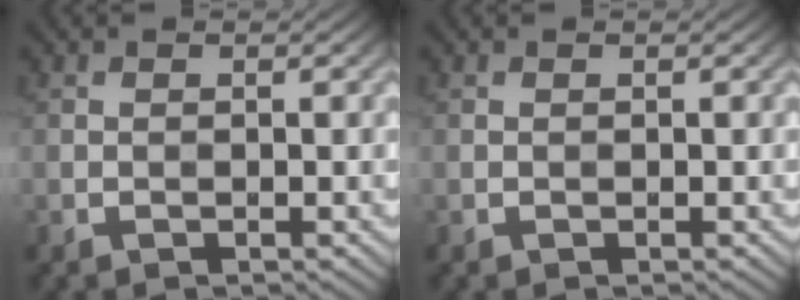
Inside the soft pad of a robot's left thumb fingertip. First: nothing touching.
{"total": 0.0}